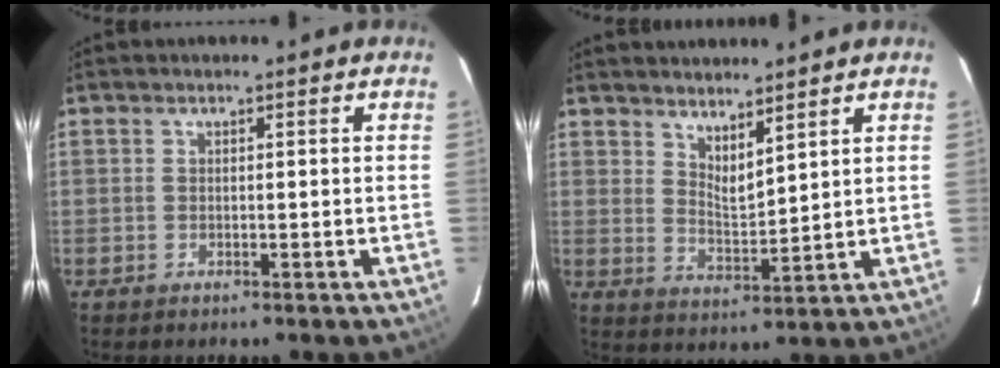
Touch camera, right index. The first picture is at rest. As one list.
[{"total": 5.9, "force": [4.9, 1.2, 3.0], "torque": [-0.046, -0.009, 0.085]}]